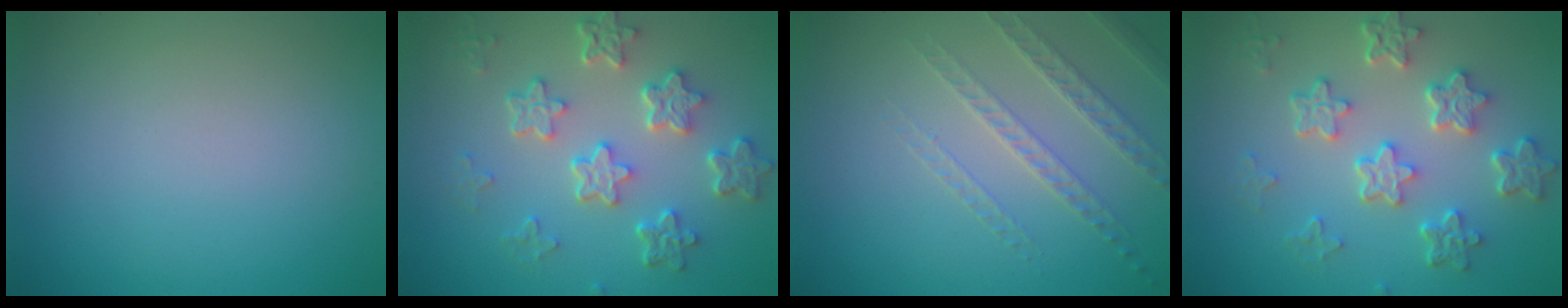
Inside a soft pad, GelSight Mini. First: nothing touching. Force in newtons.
{"total": 5.3, "press": 4.1, "slide": 3.4}
{"total": 1.9, "press": 1.7, "slide": 0.8}
{"total": 5.3, "press": 4.1, "slide": 3.4}